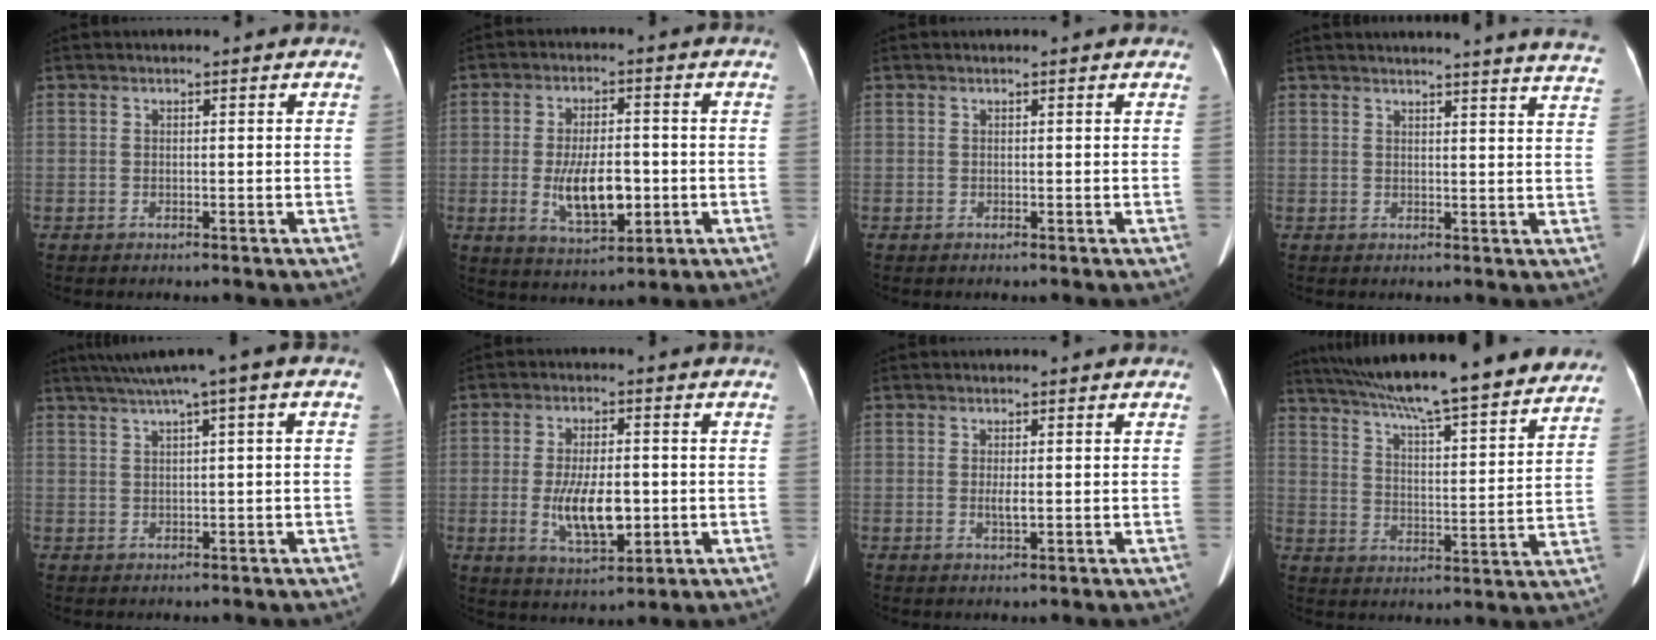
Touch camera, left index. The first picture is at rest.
{"total": 9.1, "force": [-1.8, 3.6, 8.1], "torque": [-0.155, -0.005, -0.023]}
{"total": 0.8, "force": [0.8, 0.2, 0.2], "torque": [-0.009, 0.002, -0.001]}
{"total": 19.2, "force": [18.4, -0.2, 5.5], "torque": [-0.069, -0.075, 0.194]}
{"total": 6.3, "force": [3.2, 0.0, 5.5], "torque": [-0.090, 0.035, 0.054]}
{"total": 8.9, "force": [-1.5, 3.4, 8.1], "torque": [-0.157, -0.009, -0.020]}
{"total": 1.6, "force": [-0.1, 0.3, 1.5], "torque": [-0.033, -0.002, -0.002]}
{"total": 27.5, "force": [24.1, 2.7, 13.0], "torque": [-0.208, -0.012, 0.325]}